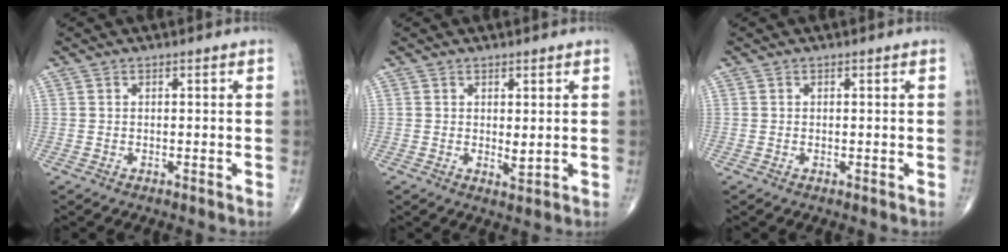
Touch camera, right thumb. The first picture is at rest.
{"total": 1.9, "force": [0.5, 0.7, 1.7], "torque": [-0.028, -0.010, 0.010]}
{"total": 0.0}